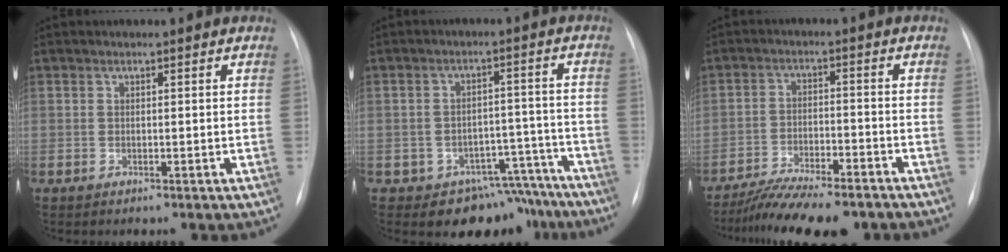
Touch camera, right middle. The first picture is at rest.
{"total": 9.7, "force": [-7.7, 5.9, 0.5], "torque": [0.031, 0.055, -0.094]}
{"total": 12.8, "force": [-10.8, 2.6, 6.3], "torque": [-0.100, -0.004, -0.168]}